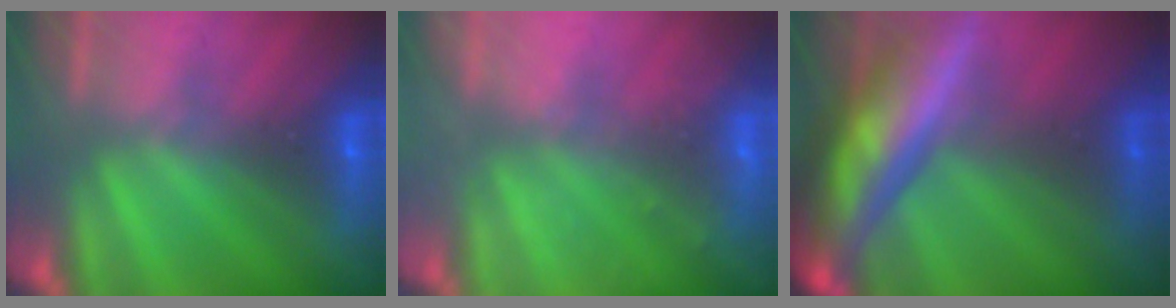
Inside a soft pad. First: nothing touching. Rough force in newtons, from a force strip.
{"total": 2.4}
{"total": 11.8}